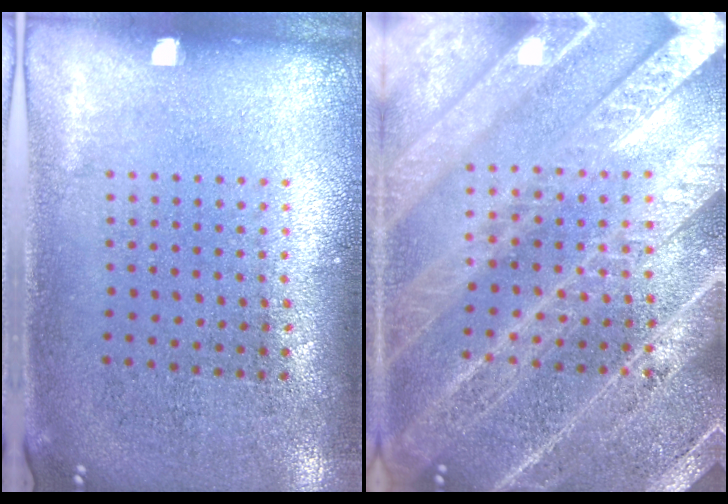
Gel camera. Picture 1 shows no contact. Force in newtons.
{"total": 6.0, "press": 5.9, "slide": 0.8}